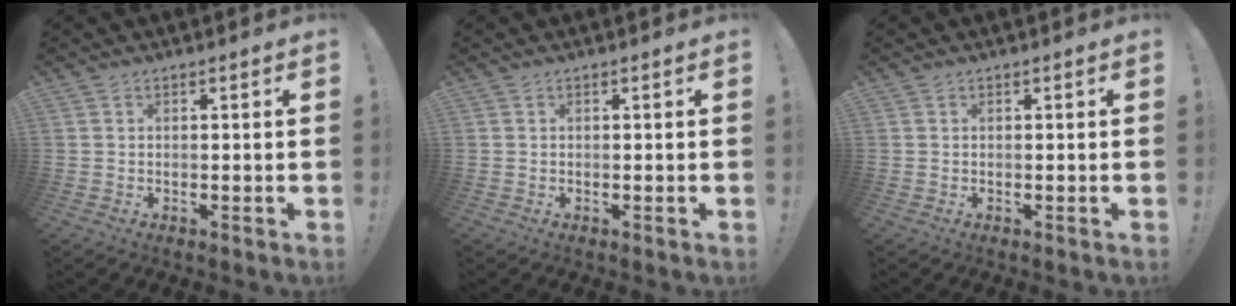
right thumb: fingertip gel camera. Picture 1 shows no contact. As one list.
[{"total": 0.0}, {"total": 0.0}]